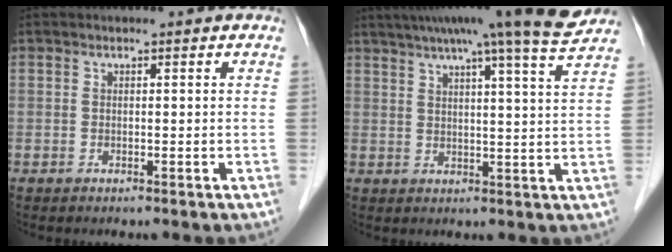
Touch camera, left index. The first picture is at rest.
{"total": 15.8, "force": [13.4, -1.2, 8.4], "torque": [-0.137, -0.002, 0.170]}